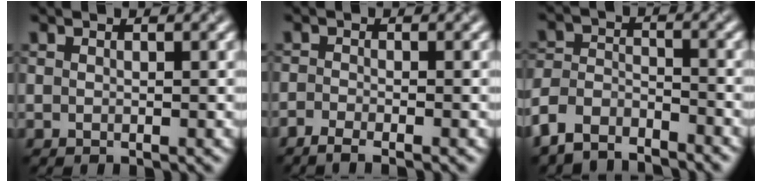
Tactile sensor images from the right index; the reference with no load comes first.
{"total": 1.8, "force": [-1.5, 0.1, 1.0], "torque": [-0.026, -0.003, -0.036]}
{"total": 5.6, "force": [-4.9, 2.1, 1.6], "torque": [-0.036, -0.006, -0.104]}